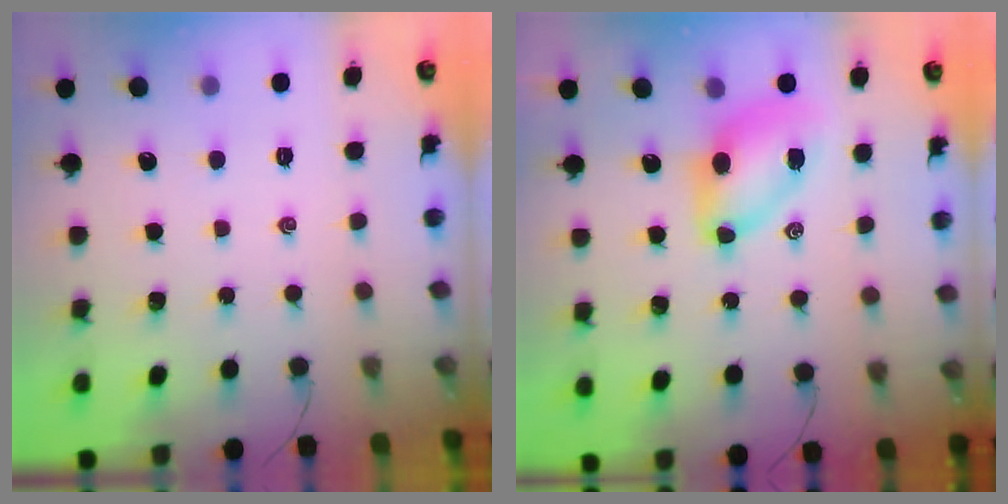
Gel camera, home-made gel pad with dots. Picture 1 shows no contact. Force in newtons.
{"total": 8.4, "press": 8.3, "slide": 1.2}